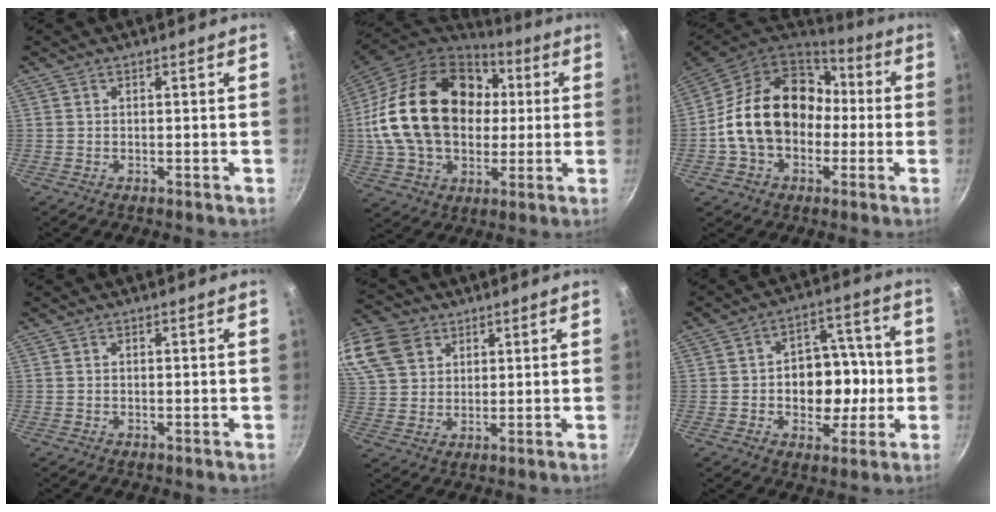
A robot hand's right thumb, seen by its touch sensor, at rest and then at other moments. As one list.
[{"total": 27.4, "force": [3.4, 19.6, 18.9], "torque": [-0.324, 0.027, 0.065]}, {"total": 21.1, "force": [-0.6, 16.2, 13.6], "torque": [-0.218, 0.058, -0.010]}, {"total": 0.0}, {"total": 17.3, "force": [8.7, 12.9, 7.5], "torque": [-0.174, 0.014, 0.171]}, {"total": 13.1, "force": [-1.4, 9.6, 8.9], "torque": [-0.074, 0.024, -0.020]}]